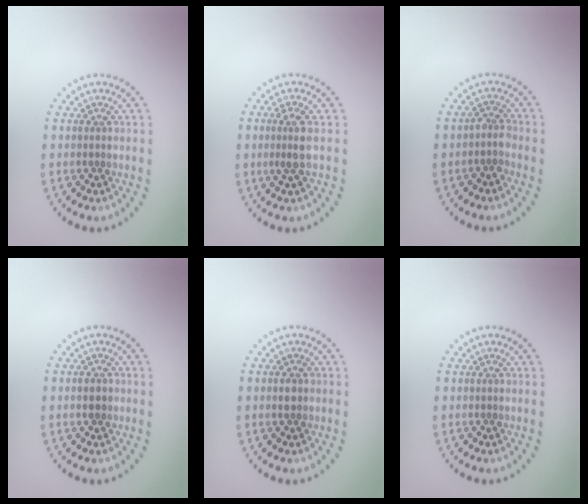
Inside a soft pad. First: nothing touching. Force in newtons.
{"total": 2.1, "press": 1.7, "slide": 1.2}
{"total": 1.6, "press": 1.3, "slide": 0.9}
{"total": 1.3, "press": 1.3, "slide": 0.1}
{"total": 1.0, "press": 1.0, "slide": 0.0}
{"total": 0.0}